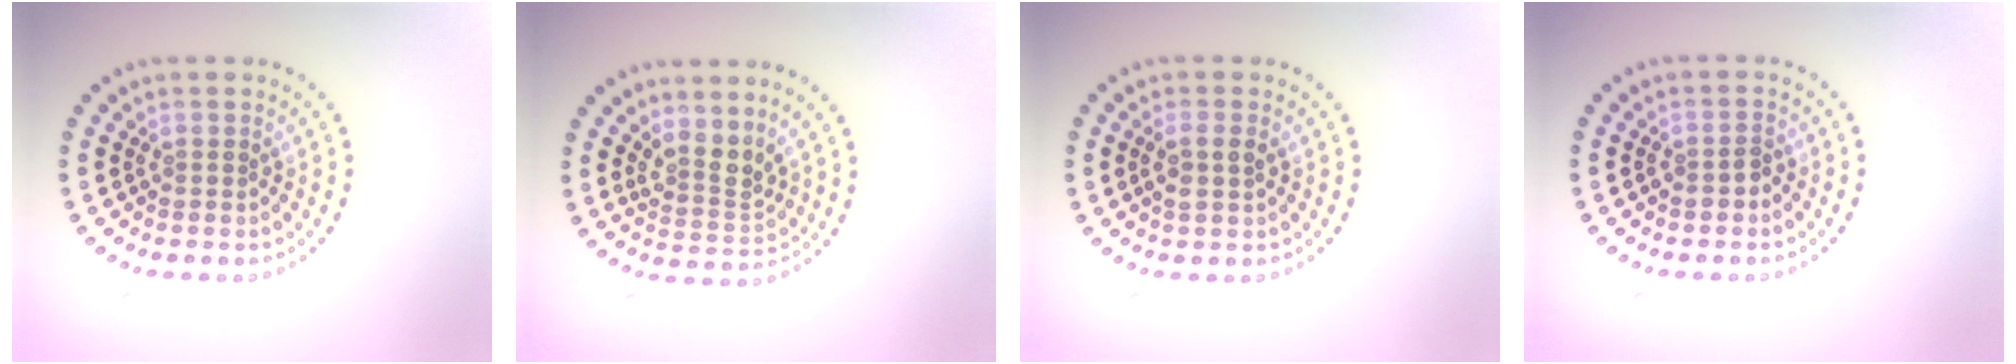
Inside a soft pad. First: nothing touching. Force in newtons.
{"total": 2.8, "press": 2.0, "slide": 2.0}
{"total": 1.8, "press": 1.7, "slide": 0.7}
{"total": 1.1, "press": 1.1, "slide": 0.4}